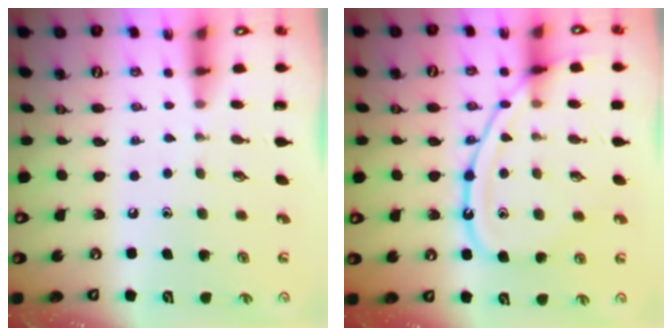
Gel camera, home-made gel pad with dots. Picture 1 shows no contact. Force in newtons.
{"total": 14.4, "press": 14.3, "slide": 1.1}